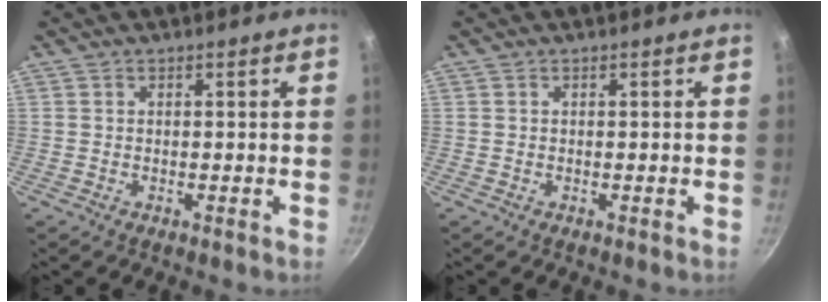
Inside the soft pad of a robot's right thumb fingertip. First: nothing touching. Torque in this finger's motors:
{"motor_torque": [-0.17, 0.16, 0.02, -0.03, 0.02]}